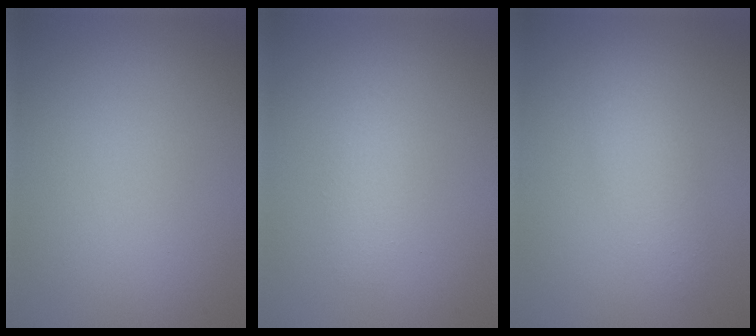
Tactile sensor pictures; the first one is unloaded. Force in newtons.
{"total": 1.4, "press": 1.4, "slide": 0.1}
{"total": 2.4, "press": 2.4, "slide": 0.2}